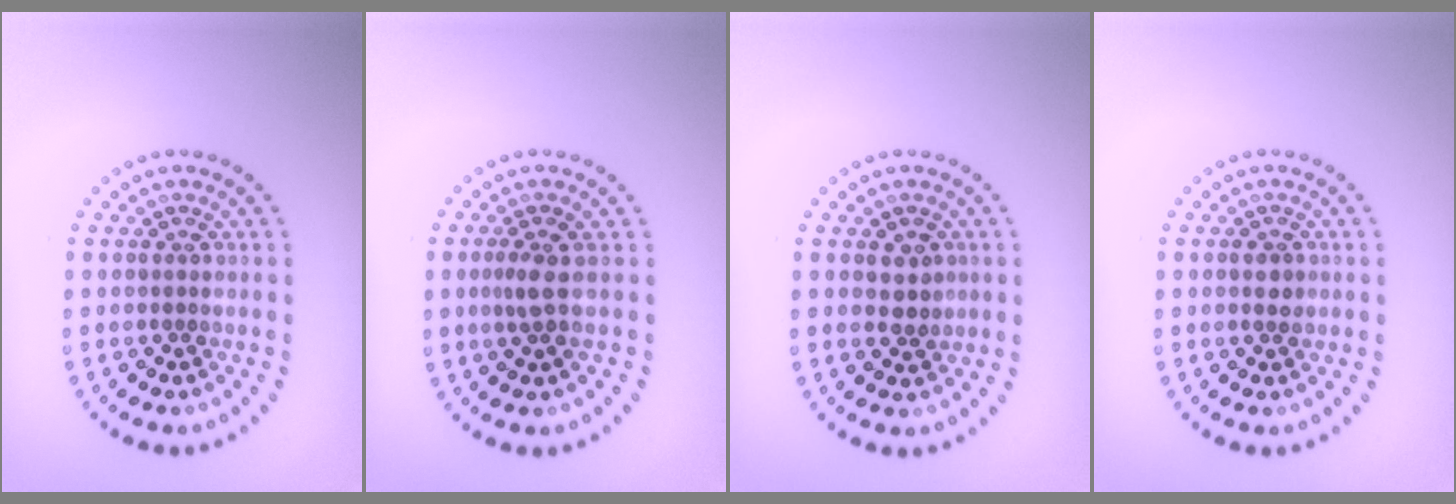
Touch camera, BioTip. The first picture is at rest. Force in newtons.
{"total": 1.8, "press": 1.4, "slide": 1.2}
{"total": 2.0, "press": 1.8, "slide": 0.8}
{"total": 1.1, "press": 1.1, "slide": 0.0}